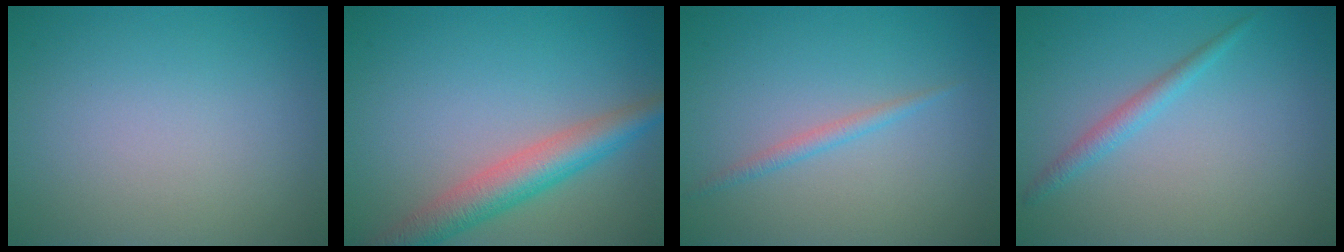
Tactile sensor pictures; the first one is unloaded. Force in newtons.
{"total": 4.9, "press": 4.9, "slide": 0.2}
{"total": 1.2, "press": 1.2, "slide": 0.0}
{"total": 1.6, "press": 1.6, "slide": 0.1}